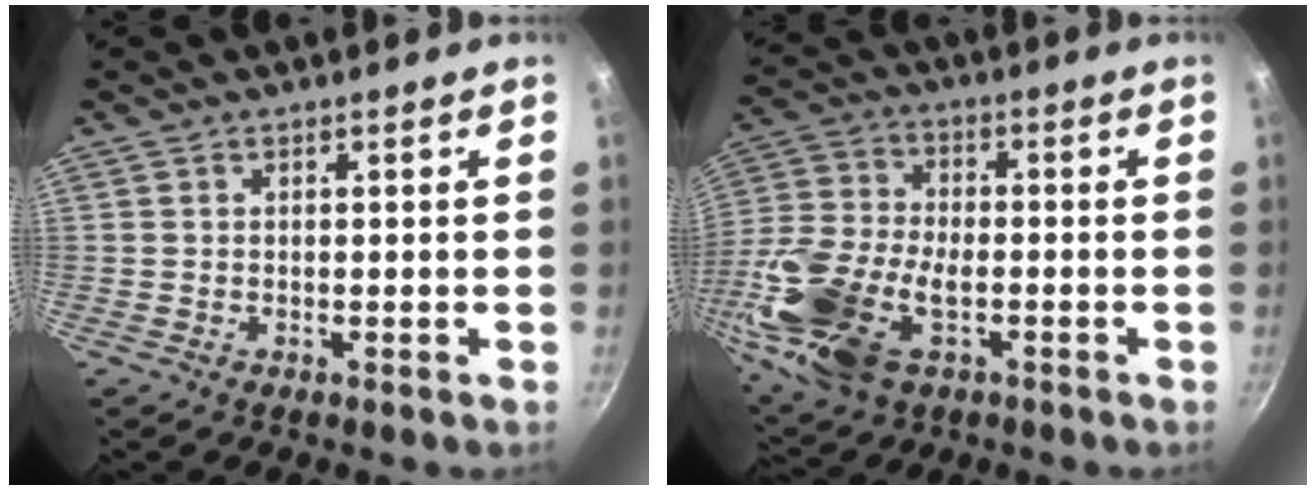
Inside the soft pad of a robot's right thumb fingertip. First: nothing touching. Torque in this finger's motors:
{"motor_torque": [2.51, 2.49, 0.39, -0.29, 0.45]}